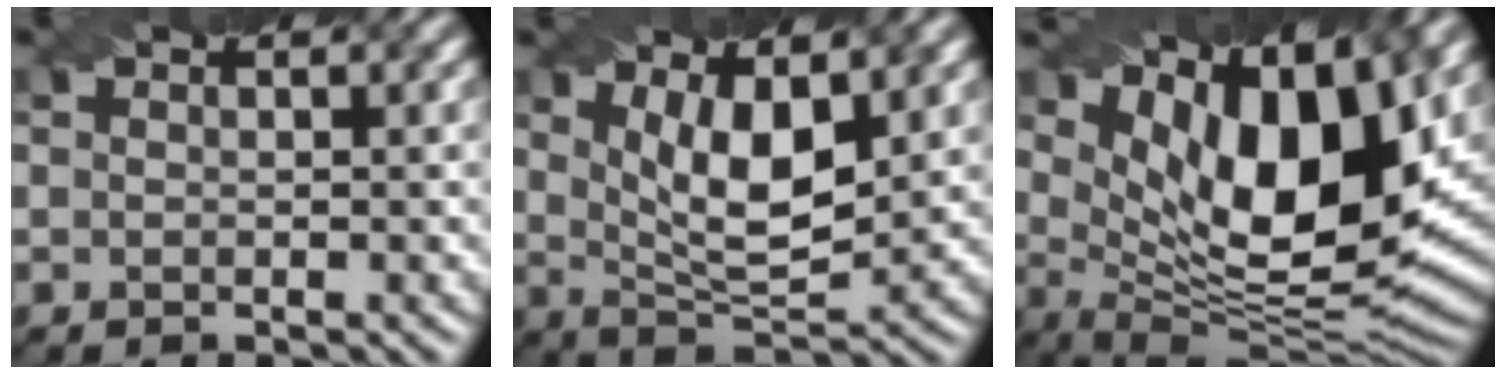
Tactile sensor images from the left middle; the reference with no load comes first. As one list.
[{"total": 5.9, "force": [2.0, 2.2, 5.1], "torque": [-0.095, -0.013, 0.042]}, {"total": 13.3, "force": [5.3, 5.3, 10.9], "torque": [-0.178, -0.007, 0.097]}]